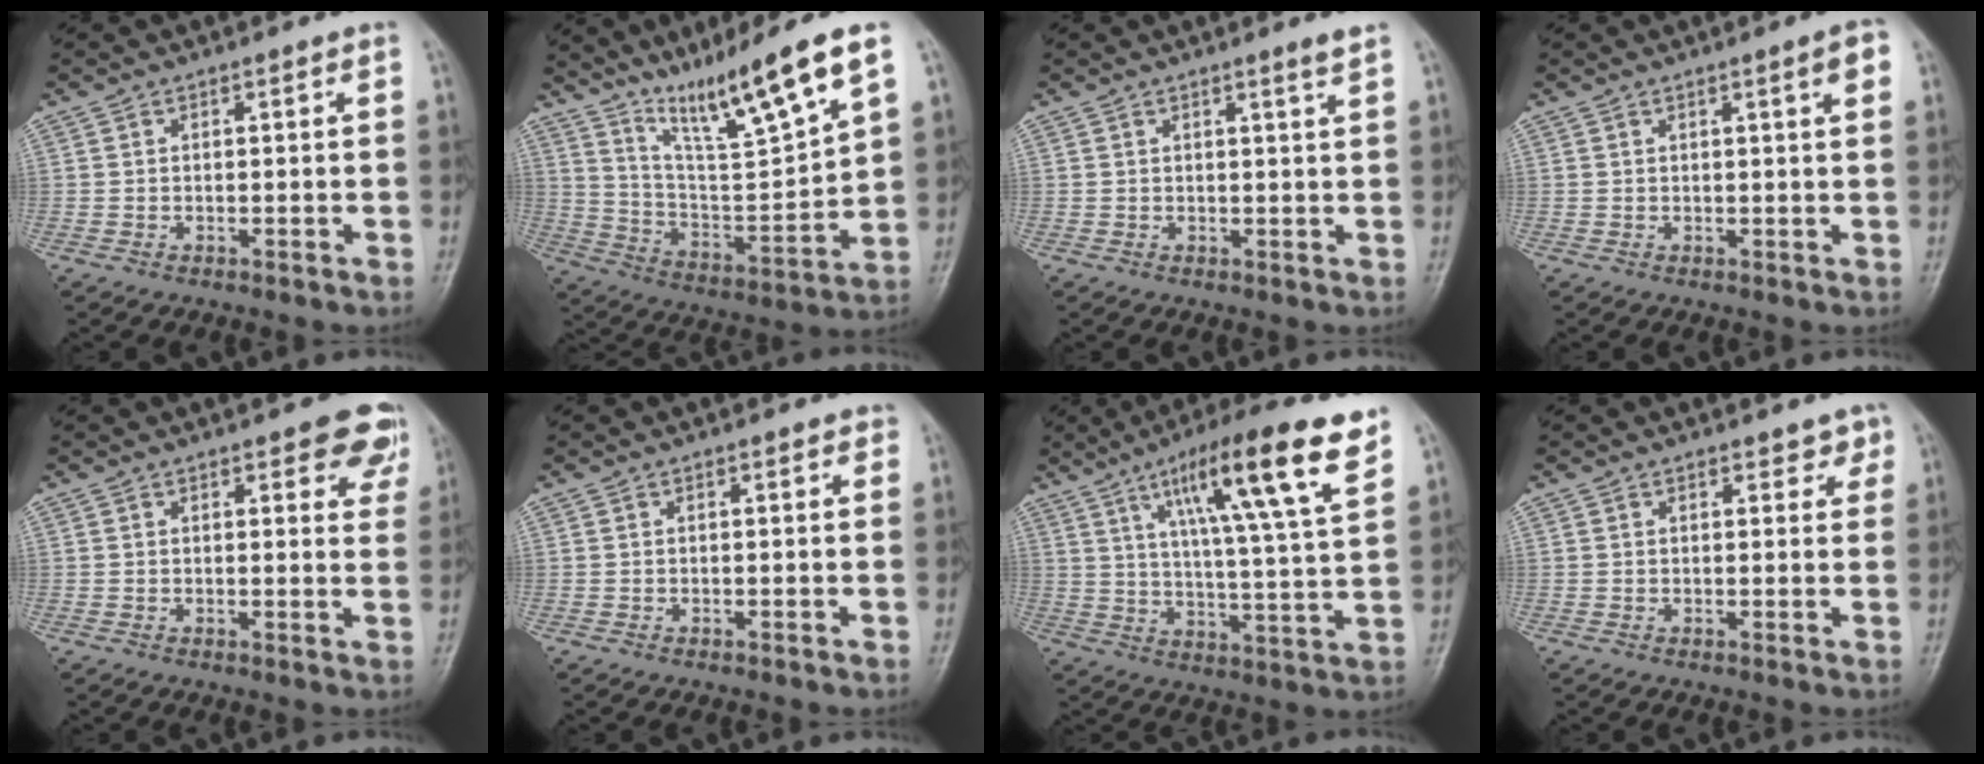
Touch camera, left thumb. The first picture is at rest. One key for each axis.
{"total": 16.8, "fx": 11.5, "fy": 0.9, "fz": 12.2, "tx": -0.198, "ty": -0.062, "tz": 0.210}
{"total": 1.7, "fx": 1.2, "fy": -0.4, "fz": 1.1, "tx": -0.018, "ty": -0.013, "tz": 0.019}
{"total": 2.9, "fx": 1.2, "fy": 0.2, "fz": 2.6, "tx": -0.033, "ty": -0.002, "tz": 0.016}
{"total": 7.0, "fx": 4.6, "fy": 2.9, "fz": 4.4, "tx": -0.014, "ty": -0.019, "tz": 0.045}
{"total": 1.0, "fx": 0.7, "fy": 0.5, "fz": 0.5, "tx": -0.004, "ty": -0.002, "tz": 0.004}
{"total": 18.4, "fx": 10.1, "fy": 2.2, "fz": 15.3, "tx": -0.232, "ty": -0.035, "tz": 0.158}
{"total": 2.8, "fx": 1.9, "fy": 1.5, "fz": 1.3, "tx": 0.007, "ty": -0.009, "tz": 0.022}